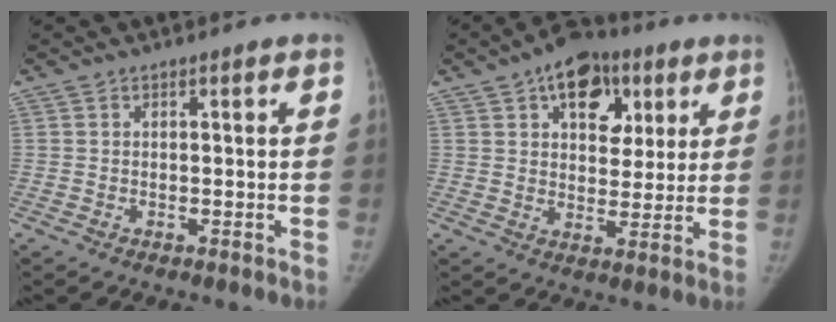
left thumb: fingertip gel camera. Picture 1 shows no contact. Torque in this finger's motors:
{"motor_torque": [1.21, 0.93, 1.31, -0.56, 0.37]}